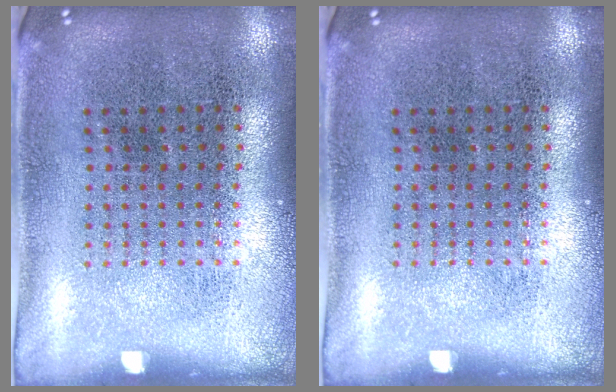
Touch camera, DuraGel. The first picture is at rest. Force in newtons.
{"total": 0.0}